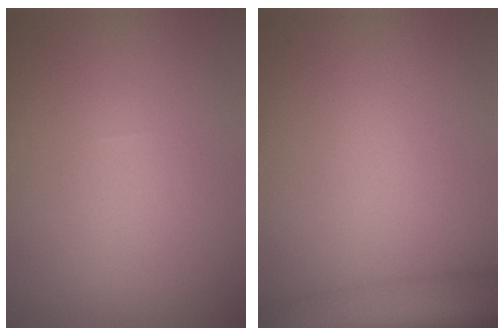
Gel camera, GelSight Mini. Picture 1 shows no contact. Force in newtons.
{"total": 7.2, "press": 7.2, "slide": 0.4}